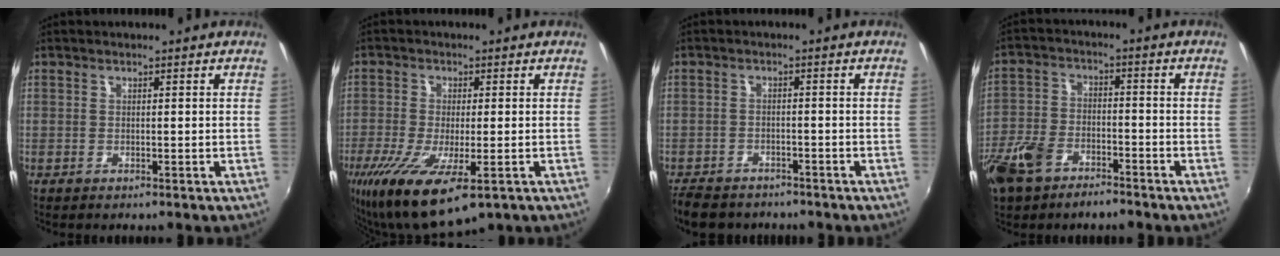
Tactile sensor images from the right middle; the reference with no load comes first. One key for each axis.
{"total": 13.0, "fx": -6.6, "fy": 4.1, "fz": 10.4, "tx": -0.222, "ty": -0.056, "tz": -0.110}
{"total": 9.0, "fx": -7.3, "fy": 4.2, "fz": 3.1, "tx": -0.086, "ty": -0.013, "tz": -0.116}
{"total": 11.3, "fx": -7.5, "fy": 5.9, "fz": 6.1, "tx": -0.152, "ty": -0.007, "tz": -0.142}